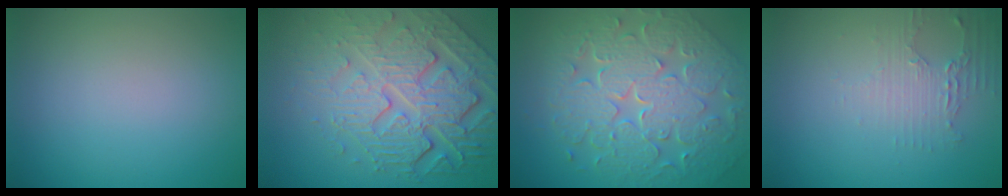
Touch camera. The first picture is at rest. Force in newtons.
{"total": 8.5, "press": 5.9, "slide": 6.2}
{"total": 9.2, "press": 6.6, "slide": 6.3}
{"total": 2.1, "press": 2.0, "slide": 0.4}